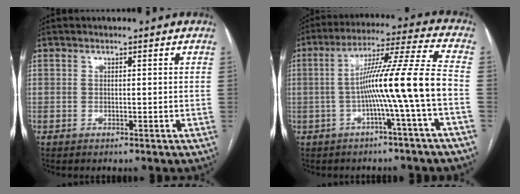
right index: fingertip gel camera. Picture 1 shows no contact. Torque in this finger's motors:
{"motor_torque": [1.70, -0.44, 0.90, 0.21]}